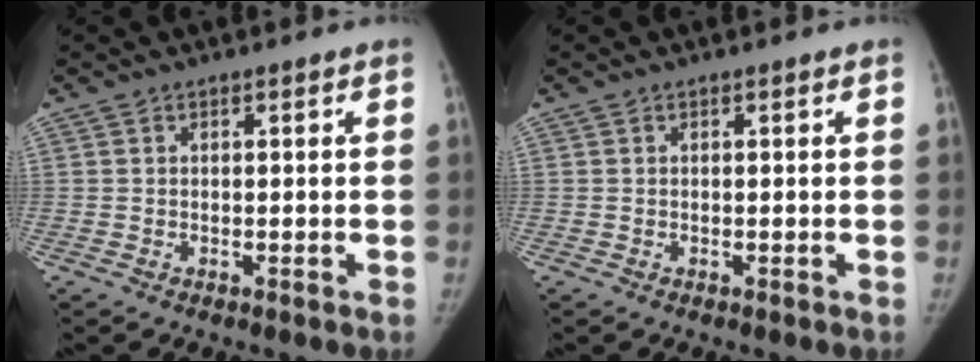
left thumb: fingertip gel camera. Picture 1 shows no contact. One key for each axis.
{"total": 0.0}